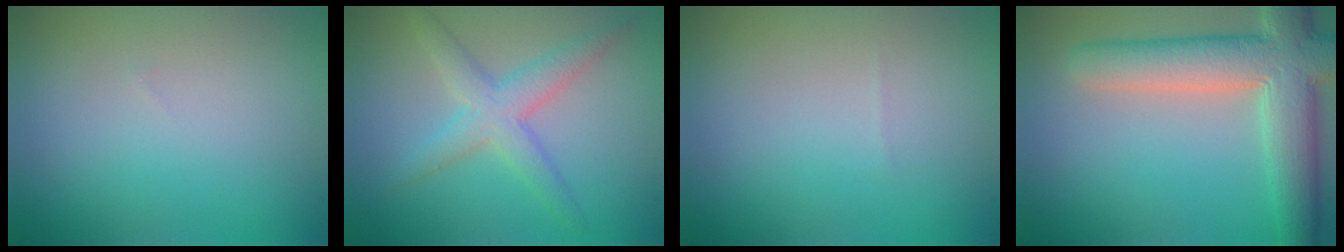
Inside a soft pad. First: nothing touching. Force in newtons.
{"total": 3.5, "press": 3.5, "slide": 0.0}
{"total": 0.0}
{"total": 8.0, "press": 8.0, "slide": 0.5}